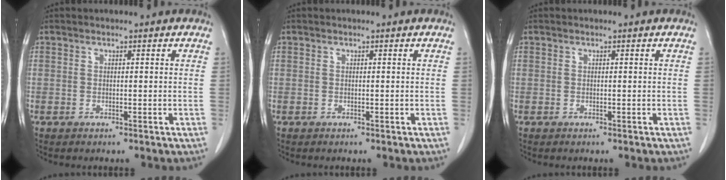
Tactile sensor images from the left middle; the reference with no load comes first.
{"total": 0.0}
{"total": 0.0}